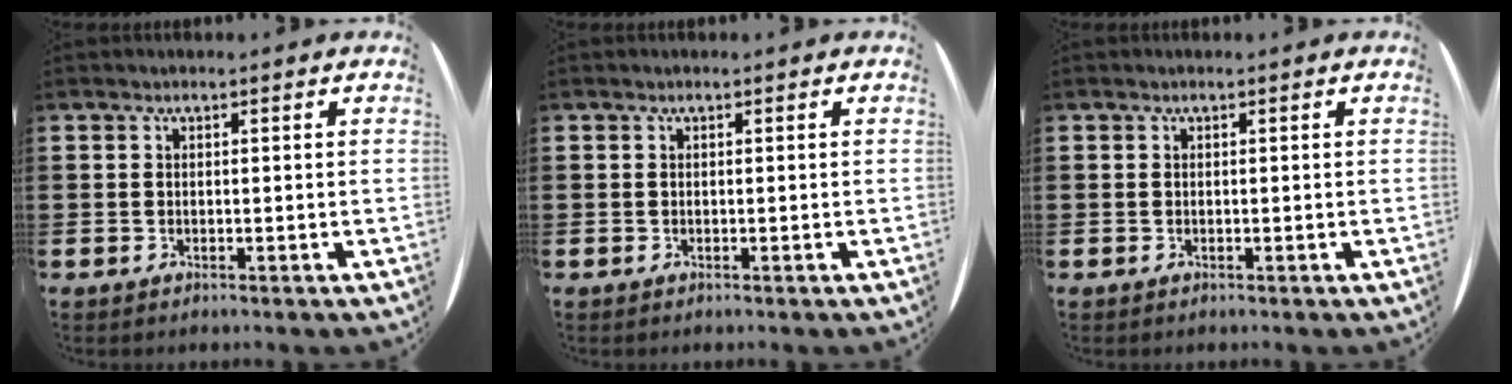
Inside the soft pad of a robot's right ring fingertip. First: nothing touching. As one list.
[{"total": 0.0}, {"total": 0.0}]